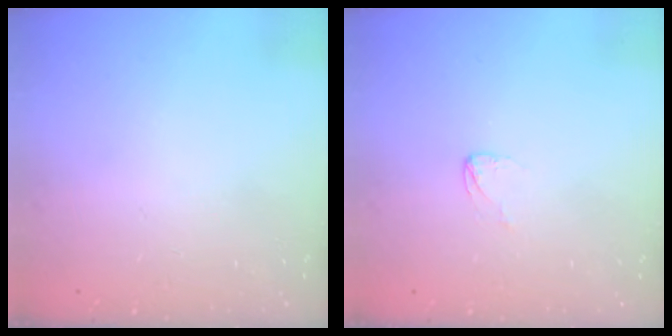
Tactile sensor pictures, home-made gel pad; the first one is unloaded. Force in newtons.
{"total": 3.0, "press": 3.0, "slide": 0.1}